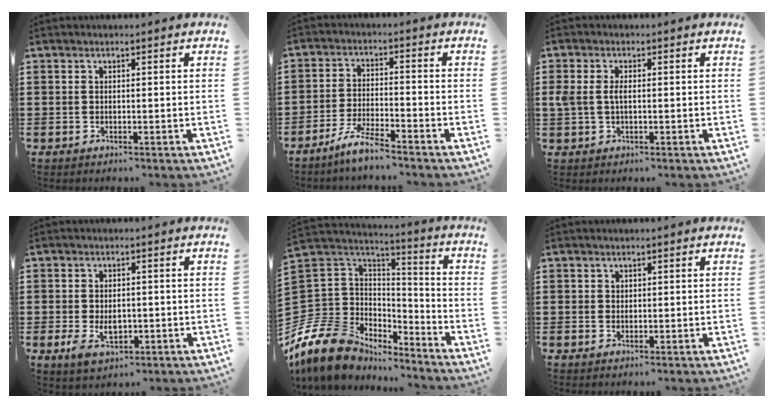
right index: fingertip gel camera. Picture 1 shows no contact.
{"total": 5.3, "force": [-4.6, -0.2, 2.5], "torque": [-0.064, -0.011, -0.091]}
{"total": 2.6, "force": [0.1, 1.4, 2.2], "torque": [-0.060, 0.000, -0.005]}
{"total": 3.9, "force": [-0.7, 2.4, 3.0], "torque": [-0.056, -0.002, -0.016]}
{"total": 12.7, "force": [-8.8, 8.4, 4.0], "torque": [-0.131, 0.017, -0.165]}
{"total": 0.8, "force": [0.4, 0.7, 0.1], "torque": [-0.005, 0.002, 0.009]}